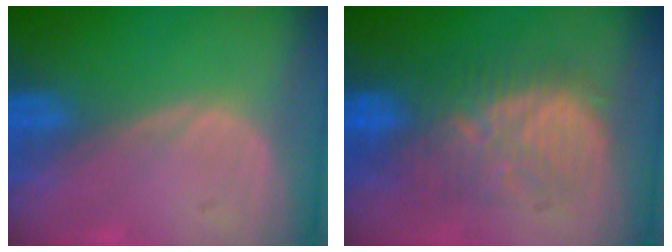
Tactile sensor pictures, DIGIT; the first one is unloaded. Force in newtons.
{"total": 8.9, "press": 8.9, "slide": 0.4}